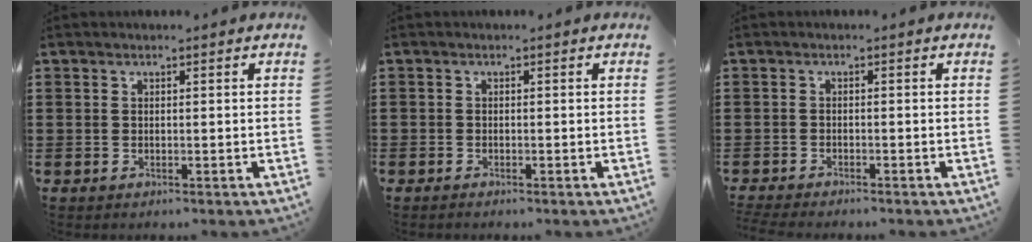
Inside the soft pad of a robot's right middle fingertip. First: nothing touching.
{"total": 0.6, "force": [-0.6, 0.2, 0.1], "torque": [-0.002, 0.001, -0.012]}
{"total": 1.5, "force": [-1.5, 0.0, 0.2], "torque": [-0.013, -0.003, -0.033]}